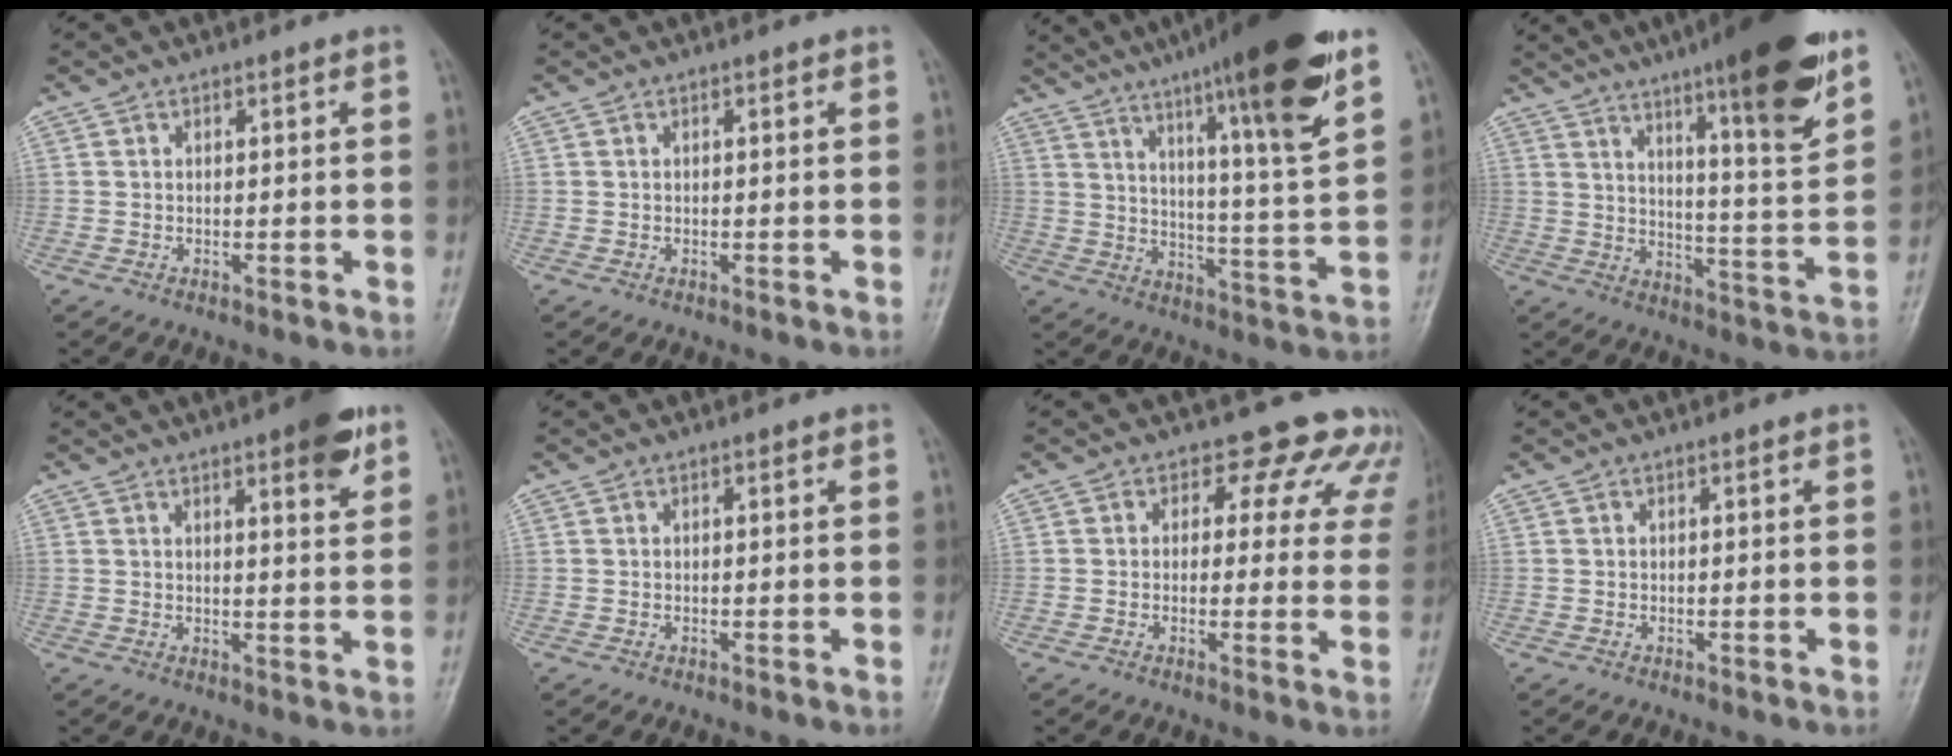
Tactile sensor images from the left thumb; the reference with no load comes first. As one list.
[{"total": 0.0}, {"total": 22.4, "force": [13.9, 1.6, 17.5], "torque": [-0.244, -0.052, 0.209]}, {"total": 19.7, "force": [12.3, 2.5, 15.2], "torque": [-0.196, -0.064, 0.184]}, {"total": 7.2, "force": [4.3, 1.7, 5.5], "torque": [-0.063, -0.019, 0.053]}, {"total": 0.0}, {"total": 9.9, "force": [8.0, 5.5, 2.1], "torque": [0.036, -0.031, 0.061]}, {"total": 0.0}]